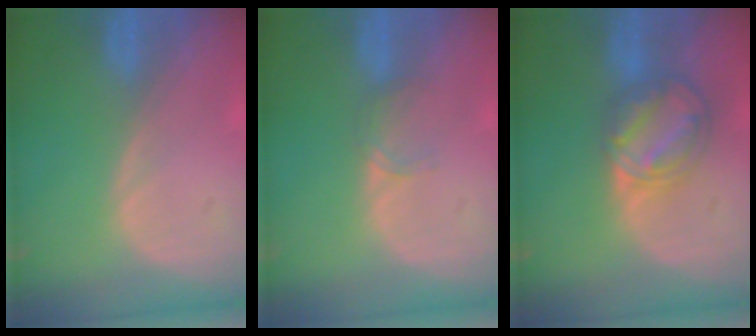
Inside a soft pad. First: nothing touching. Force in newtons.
{"total": 1.5, "press": 1.5, "slide": 0.2}
{"total": 8.1, "press": 7.0, "slide": 4.1}